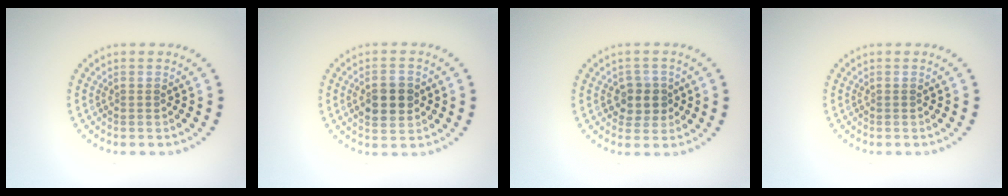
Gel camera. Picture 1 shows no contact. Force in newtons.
{"total": 3.4, "press": 3.4, "slide": 0.2}
{"total": 2.5, "press": 2.3, "slide": 0.8}
{"total": 0.0}